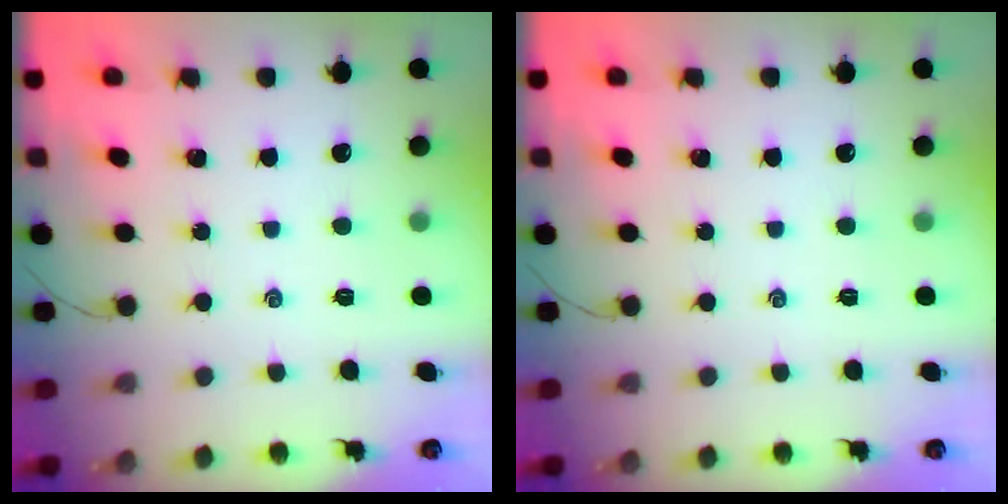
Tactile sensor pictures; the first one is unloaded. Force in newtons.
{"total": 0.0}